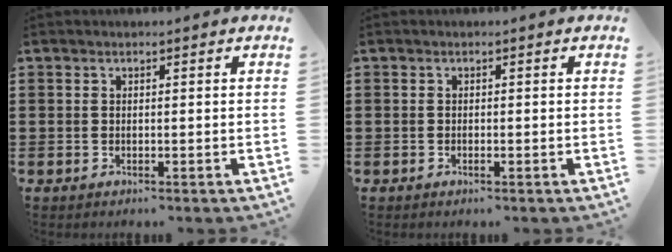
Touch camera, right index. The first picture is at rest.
{"total": 0.5, "force": [-0.3, 0.2, 0.4], "torque": [-0.009, -0.003, -0.005]}